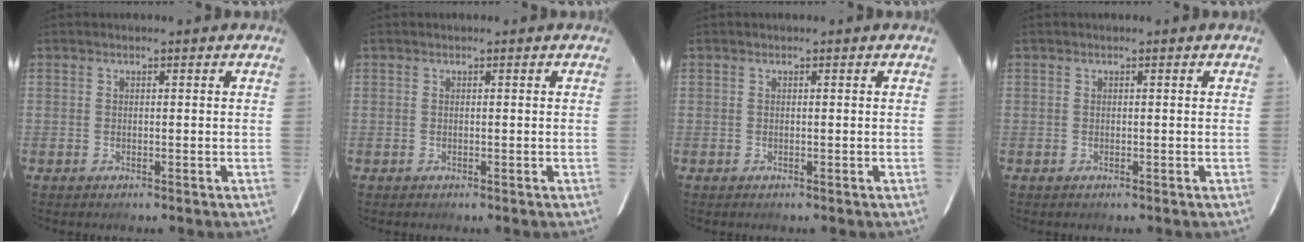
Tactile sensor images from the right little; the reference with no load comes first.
{"total": 0.0}
{"total": 0.0}
{"total": 0.0}